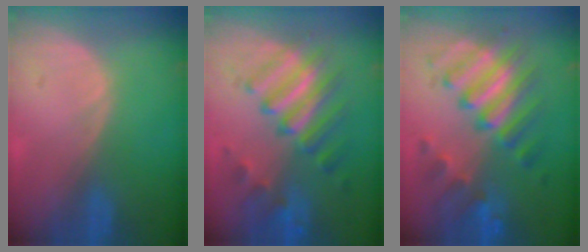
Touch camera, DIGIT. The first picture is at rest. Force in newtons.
{"total": 8.7, "press": 8.3, "slide": 2.4}
{"total": 9.3, "press": 9.3, "slide": 0.6}